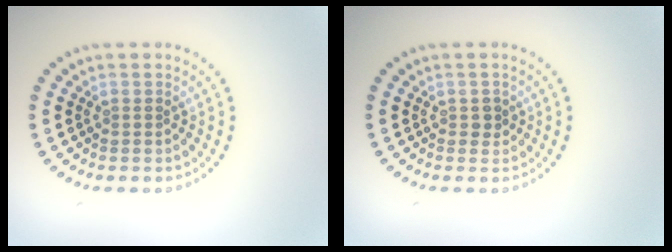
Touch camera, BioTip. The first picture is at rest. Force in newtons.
{"total": 1.0, "press": 0.9, "slide": 0.3}